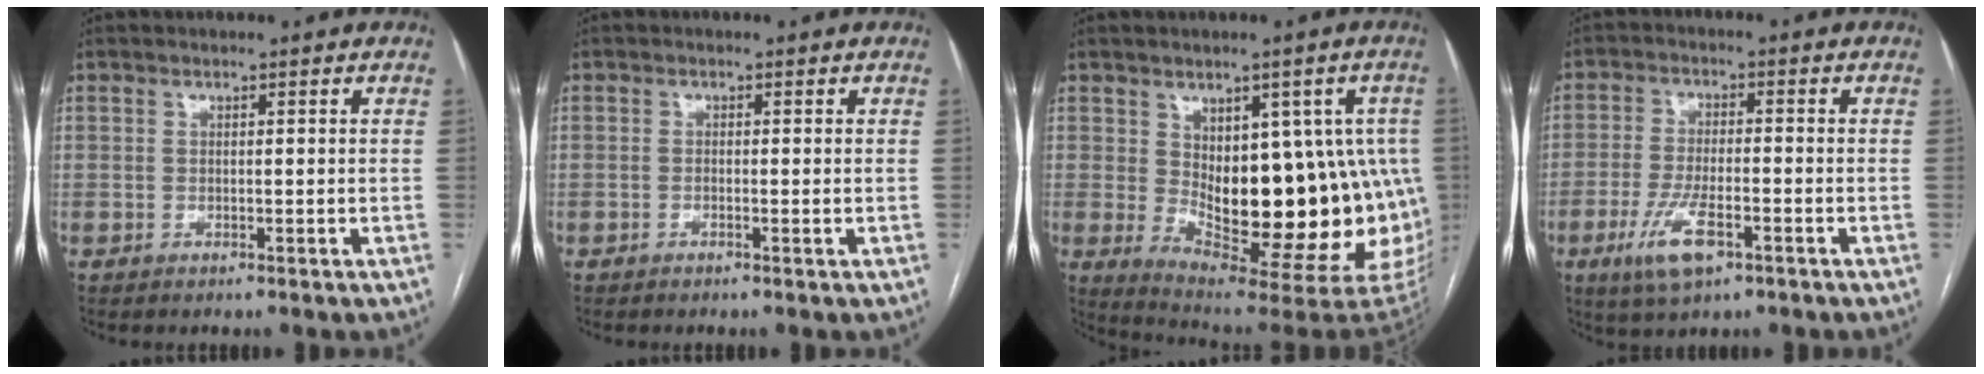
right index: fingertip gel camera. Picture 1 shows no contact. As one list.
[{"total": 0.6, "force": [-0.2, 0.0, 0.5], "torque": [-0.008, 0.001, -0.003]}, {"total": 21.9, "force": [-1.5, 9.1, 19.9], "torque": [-0.187, 0.012, 0.011]}, {"total": 7.6, "force": [-3.7, 2.3, 6.3], "torque": [-0.130, -0.011, -0.065]}]